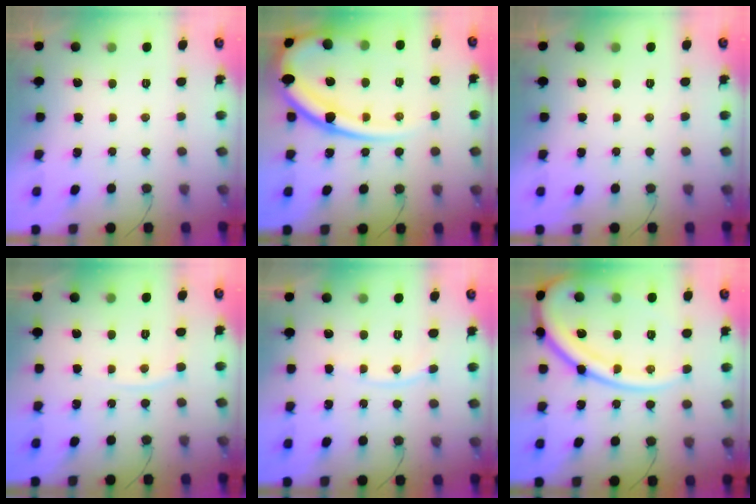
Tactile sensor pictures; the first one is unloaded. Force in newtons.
{"total": 19.2, "press": 19.0, "slide": 2.7}
{"total": 0.0}
{"total": 2.5, "press": 2.5, "slide": 0.4}
{"total": 5.3, "press": 5.2, "slide": 0.8}
{"total": 20.1, "press": 20.0, "slide": 2.2}